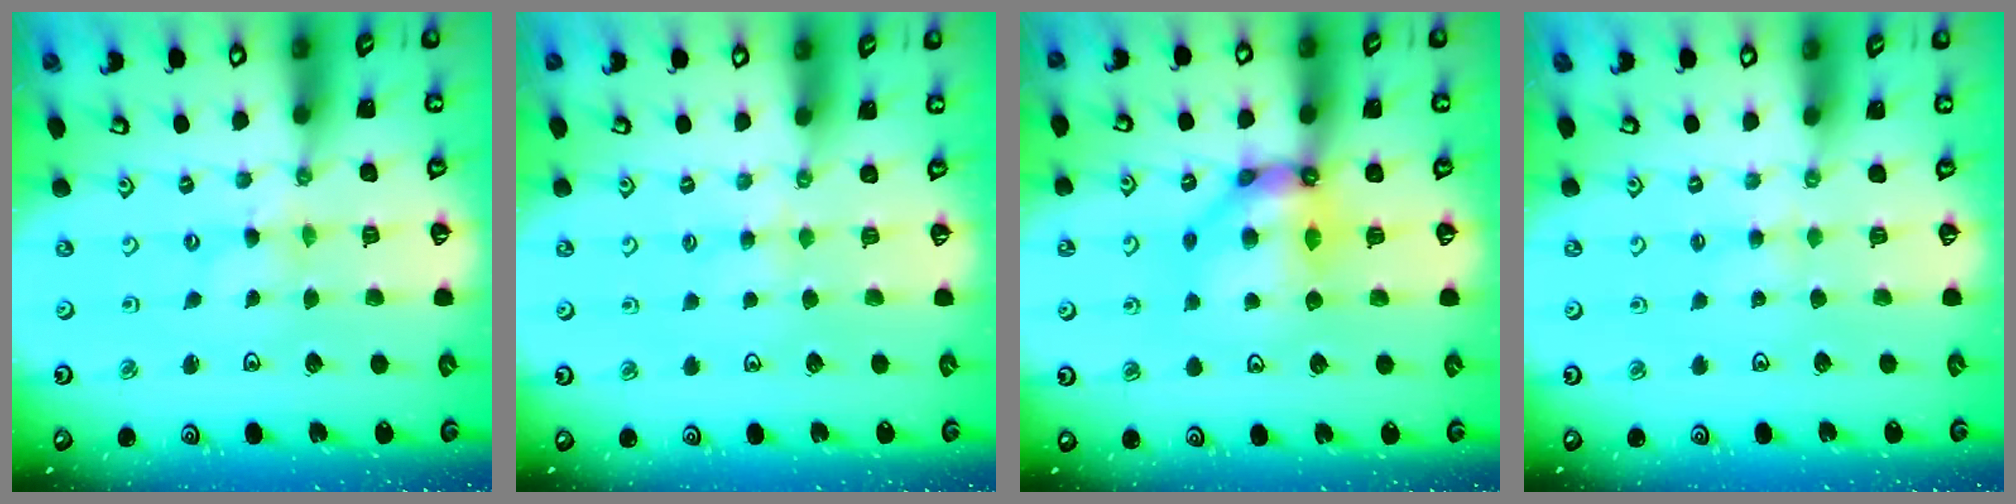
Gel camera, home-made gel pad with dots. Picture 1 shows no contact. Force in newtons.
{"total": 3.0, "press": 3.0, "slide": 0.5}
{"total": 10.0, "press": 10.0, "slide": 0.4}
{"total": 1.6, "press": 1.5, "slide": 0.4}